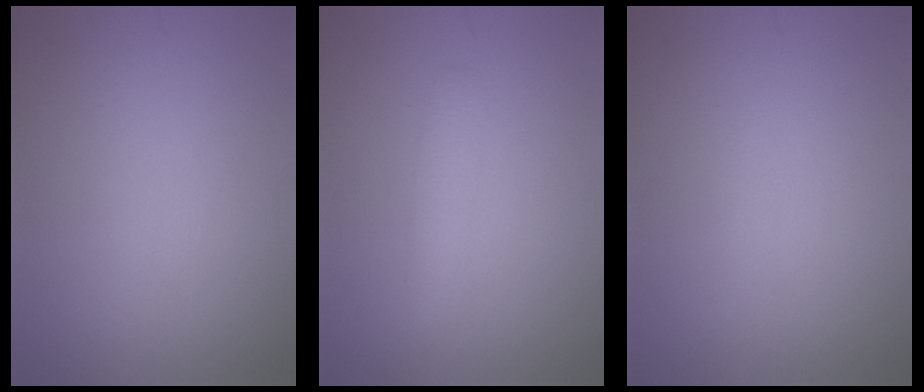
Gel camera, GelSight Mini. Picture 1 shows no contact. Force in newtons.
{"total": 1.3, "press": 1.3, "slide": 0.0}
{"total": 0.0}